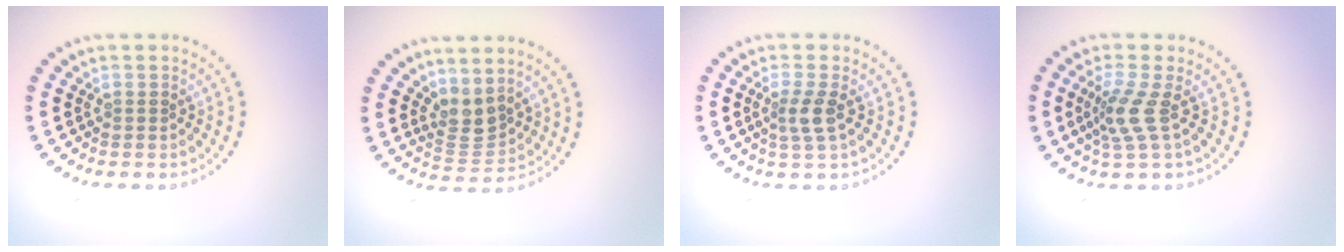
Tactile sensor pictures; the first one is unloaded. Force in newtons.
{"total": 2.7, "press": 2.0, "slide": 1.8}
{"total": 2.2, "press": 1.8, "slide": 1.4}
{"total": 2.9, "press": 2.1, "slide": 2.0}